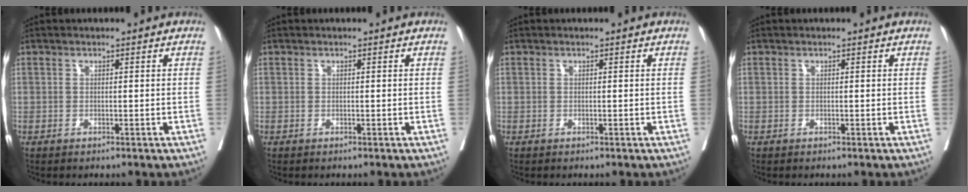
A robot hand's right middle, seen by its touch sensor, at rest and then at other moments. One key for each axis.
{"total": 0.0}
{"total": 0.0}
{"total": 0.0}